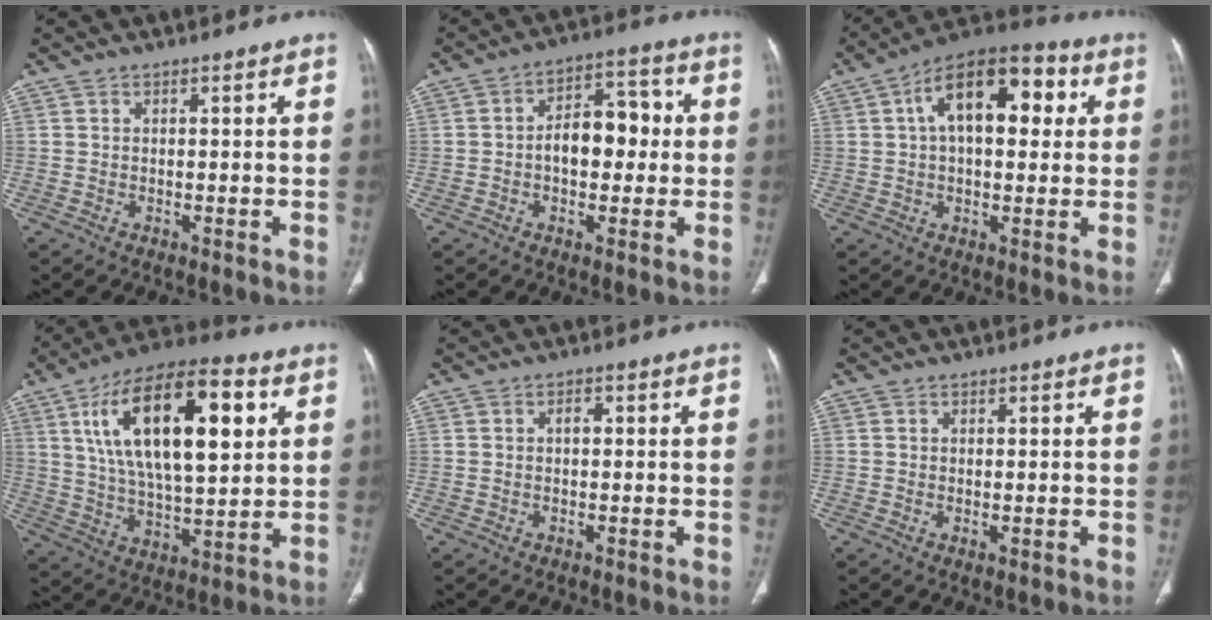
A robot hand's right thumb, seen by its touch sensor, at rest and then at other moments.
{"total": 10.1, "force": [-0.2, 6.3, 7.9], "torque": [-0.090, 0.033, -0.009]}
{"total": 16.9, "force": [4.4, 8.8, 13.7], "torque": [-0.184, 0.027, 0.060]}
{"total": 24.5, "force": [7.7, 10.3, 20.8], "torque": [-0.344, -0.009, 0.127]}
{"total": 1.3, "force": [0.2, 0.7, 1.1], "torque": [-0.018, 0.004, 0.002]}
{"total": 0.7, "force": [-0.1, 0.3, 0.6], "torque": [-0.017, -0.005, 0.001]}